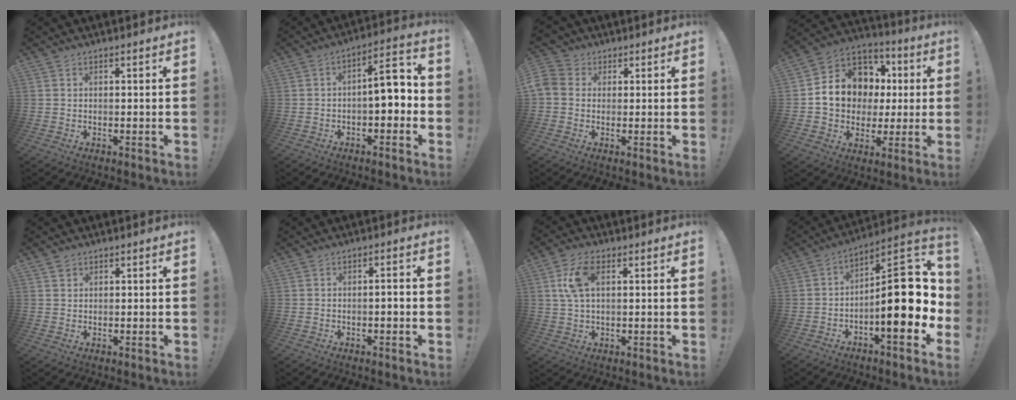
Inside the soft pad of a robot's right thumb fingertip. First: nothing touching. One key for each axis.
{"total": 8.5, "fx": -1.1, "fy": 3.7, "fz": 7.5, "tx": -0.102, "ty": 0.006, "tz": -0.022}
{"total": 5.0, "fx": 0.6, "fy": 4.5, "fz": 2.0, "tx": -0.052, "ty": 0.003, "tz": 0.010}
{"total": 14.4, "fx": 2.1, "fy": 12.2, "fz": 7.4, "tx": -0.103, "ty": -0.001, "tz": 0.059}
{"total": 1.2, "fx": 0.9, "fy": 0.8, "fz": 0.1, "tx": 0.002, "ty": -0.003, "tz": 0.016}
{"total": 2.3, "fx": -0.9, "fy": 0.3, "fz": 2.1, "tx": -0.039, "ty": 0.007, "tz": -0.017}
{"total": 8.6, "fx": 2.2, "fy": 4.4, "fz": 7.1, "tx": -0.144, "ty": 0.008, "tz": 0.042}
{"total": 20.5, "fx": -2.0, "fy": 7.4, "fz": 19.0, "tx": -0.264, "ty": 0.012, "tz": -0.025}